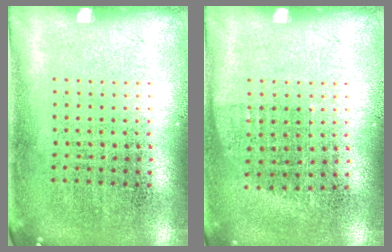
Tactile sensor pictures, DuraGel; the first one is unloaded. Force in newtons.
{"total": 0.7, "press": 0.7, "slide": 0.3}